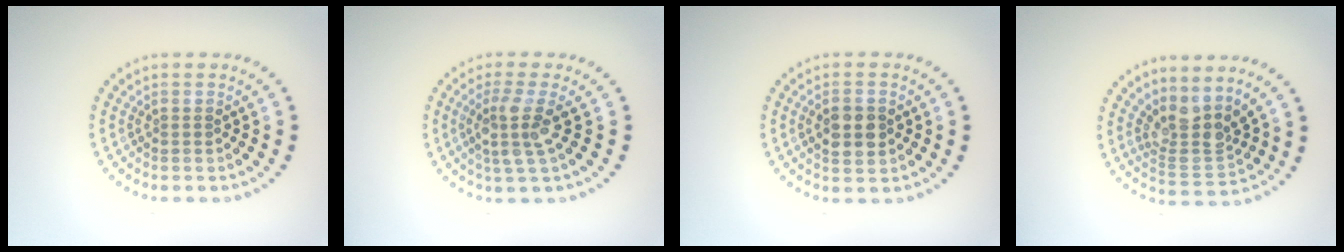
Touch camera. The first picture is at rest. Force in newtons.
{"total": 3.2, "press": 2.5, "slide": 2.0}
{"total": 3.1, "press": 3.1, "slide": 0.1}
{"total": 3.7, "press": 2.8, "slide": 2.5}